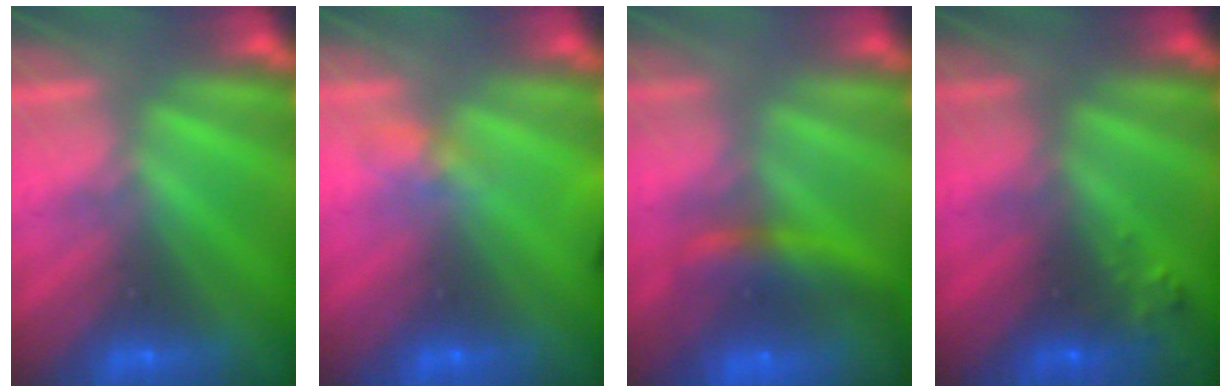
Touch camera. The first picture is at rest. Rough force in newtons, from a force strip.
{"total": 3.3}
{"total": 8.2}
{"total": 5.6}